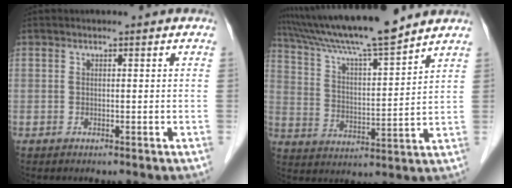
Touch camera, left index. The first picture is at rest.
{"total": 15.3, "force": [13.5, -0.4, 7.2], "torque": [-0.131, 0.006, 0.229]}